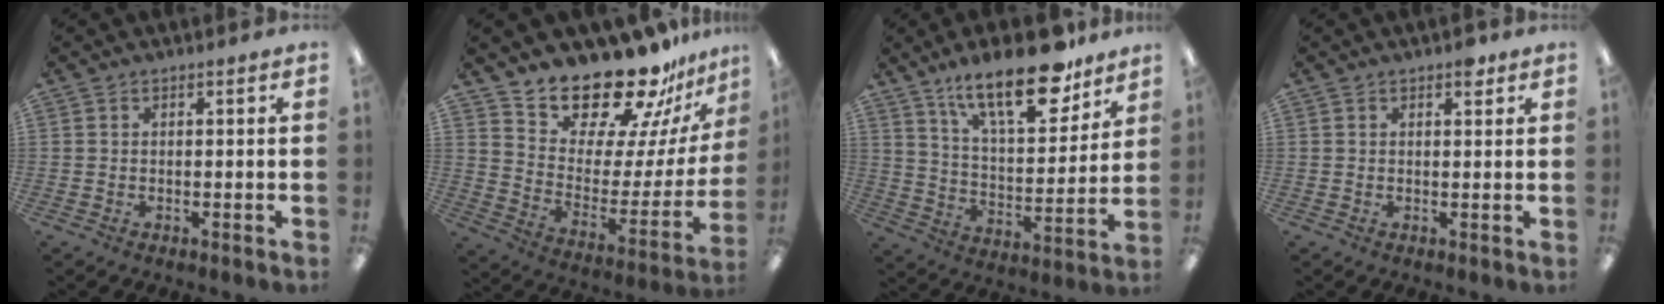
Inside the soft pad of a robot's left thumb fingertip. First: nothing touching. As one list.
[{"total": 20.5, "force": [18.6, 6.0, 6.1], "torque": [-0.090, -0.162, 0.318]}, {"total": 23.6, "force": [16.2, 8.5, 15.0], "torque": [-0.243, -0.093, 0.276]}, {"total": 2.7, "force": [1.7, 1.4, 1.7], "torque": [-0.012, -0.005, 0.024]}]